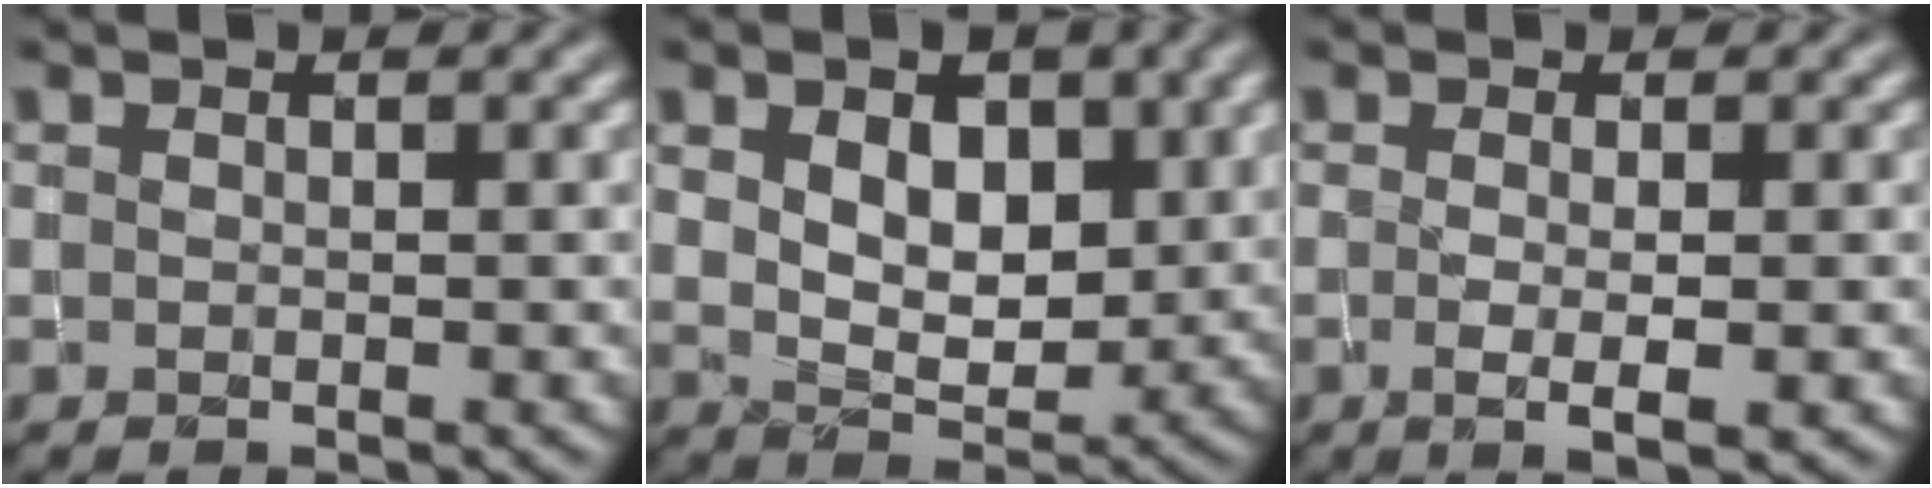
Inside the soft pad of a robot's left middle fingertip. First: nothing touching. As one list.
[{"total": 5.2, "force": [1.7, 3.4, 3.6], "torque": [-0.060, -0.004, 0.026]}, {"total": 2.2, "force": [-0.3, 0.5, 2.2], "torque": [-0.038, -0.004, -0.002]}]